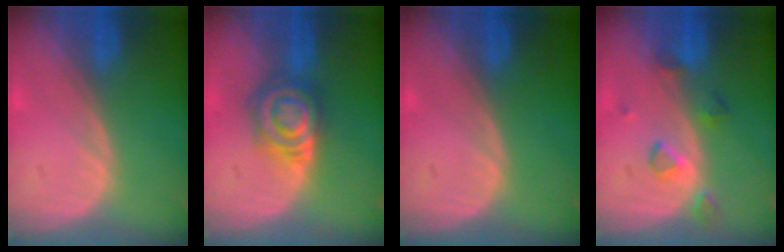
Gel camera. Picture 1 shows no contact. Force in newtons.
{"total": 6.9, "press": 6.5, "slide": 2.5}
{"total": 0.0}
{"total": 3.8, "press": 3.7, "slide": 0.8}